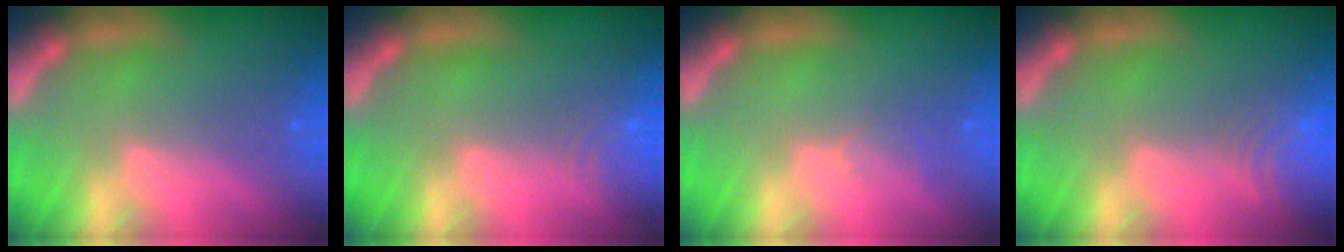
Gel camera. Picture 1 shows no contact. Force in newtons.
{"total": 3.0}
{"total": 1.5}
{"total": 5.5}